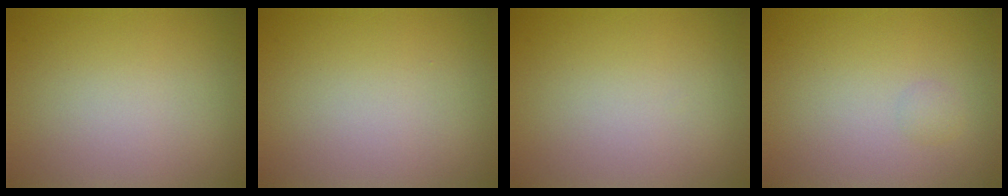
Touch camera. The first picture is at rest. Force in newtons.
{"total": 0.0}
{"total": 0.0}
{"total": 0.7, "press": 0.7, "slide": 0.0}